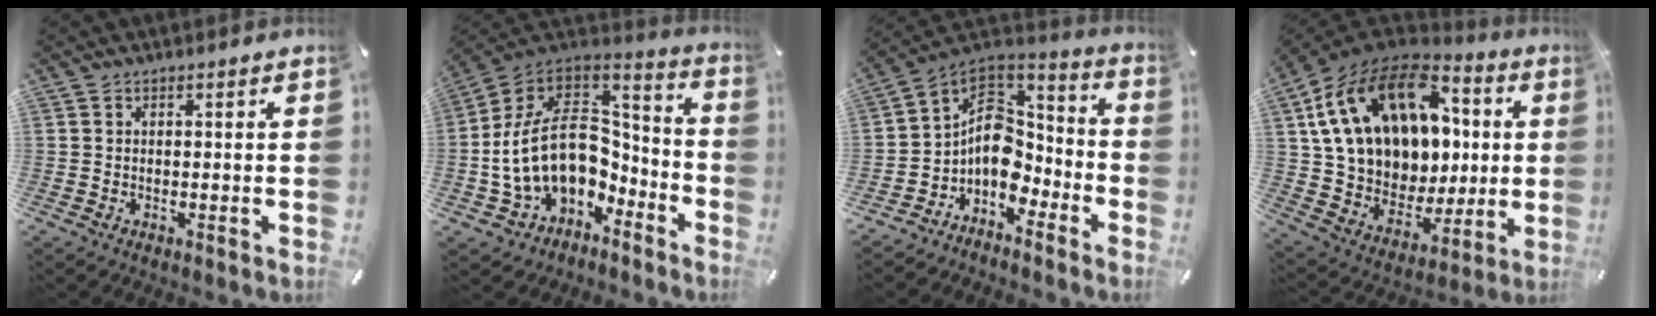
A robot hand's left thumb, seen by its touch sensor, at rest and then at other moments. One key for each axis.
{"total": 18.8, "fx": -2.5, "fy": 14.2, "fz": 12.0, "tx": -0.240, "ty": -0.008, "tz": -0.028}
{"total": 10.8, "fx": -2.9, "fy": 8.8, "fz": 5.5, "tx": -0.103, "ty": -0.002, "tz": -0.052}
{"total": 21.4, "fx": 7.0, "fy": 15.2, "fz": 13.3, "tx": -0.256, "ty": -0.031, "tz": 0.135}